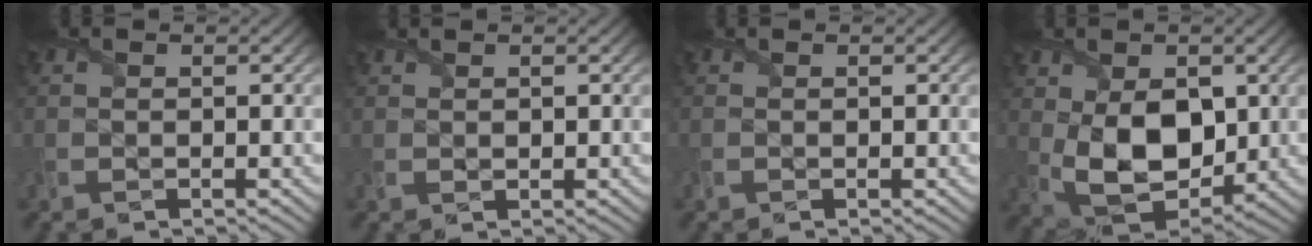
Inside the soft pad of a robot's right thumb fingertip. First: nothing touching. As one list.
[{"total": 1.0, "force": [0.8, 0.5, 0.3], "torque": [-0.011, -0.001, 0.019]}, {"total": 0.0}, {"total": 10.5, "force": [0.4, 6.9, 7.9], "torque": [-0.168, -0.018, 0.015]}]